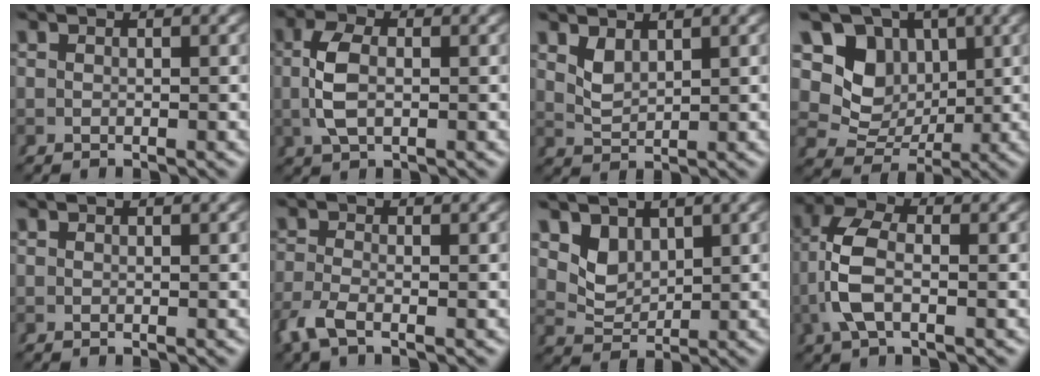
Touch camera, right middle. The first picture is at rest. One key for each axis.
{"total": 3.2, "fx": 0.1, "fy": 1.3, "fz": 2.9, "tx": -0.069, "ty": 0.003, "tz": 0.006}
{"total": 1.5, "fx": 1.1, "fy": 0.4, "fz": 1.0, "tx": -0.021, "ty": -0.001, "tz": 0.028}
{"total": 12.2, "fx": 2.1, "fy": 10.2, "fz": 6.3, "tx": -0.117, "ty": -0.025, "tz": 0.038}
{"total": 0.0}
{"total": 2.2, "fx": -1.6, "fy": 0.3, "fz": 1.5, "tx": -0.035, "ty": -0.002, "tz": -0.029}
{"total": 3.3, "fx": 1.5, "fy": 2.3, "fz": 1.8, "tx": -0.034, "ty": -0.008, "tz": 0.034}
{"total": 5.1, "fx": 0.0, "fy": 2.6, "fz": 4.3, "tx": -0.113, "ty": -0.010, "tz": 0.005}